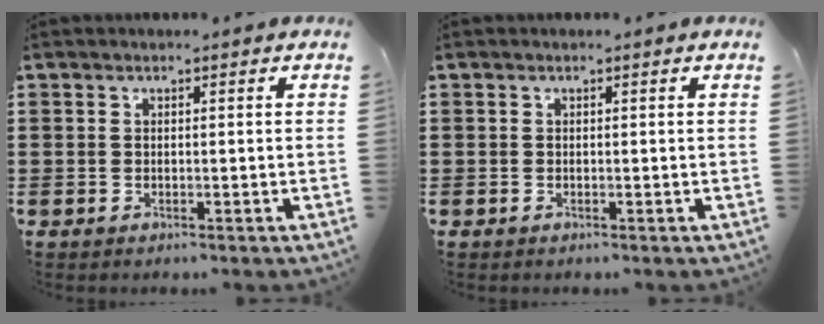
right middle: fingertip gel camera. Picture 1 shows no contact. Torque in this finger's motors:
{"motor_torque": [-0.66, 0.62, 0.15, -0.01]}